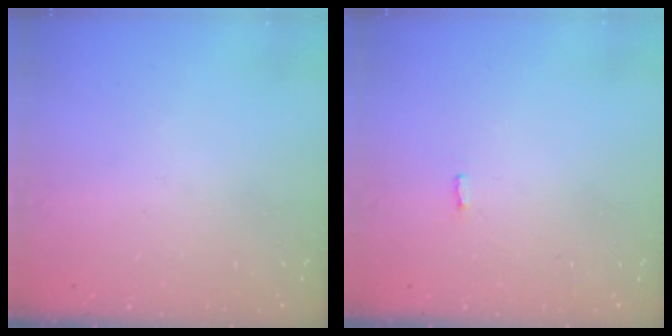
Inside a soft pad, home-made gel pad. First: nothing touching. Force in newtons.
{"total": 1.6, "press": 1.6, "slide": 0.2}